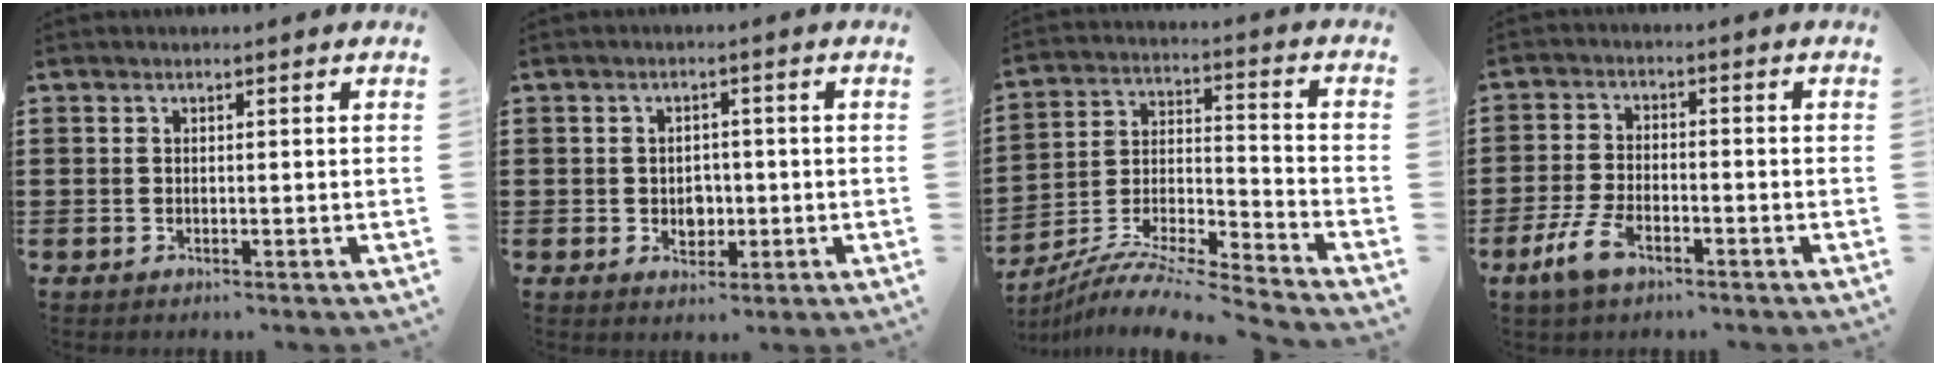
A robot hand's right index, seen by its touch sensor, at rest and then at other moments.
{"total": 2.8, "force": [-0.3, 2.5, 1.3], "torque": [-0.018, -0.001, -0.014]}
{"total": 8.5, "force": [-8.1, -0.1, 2.6], "torque": [-0.052, -0.007, -0.166]}
{"total": 5.4, "force": [-3.0, 2.3, 3.9], "torque": [-0.098, -0.004, -0.062]}